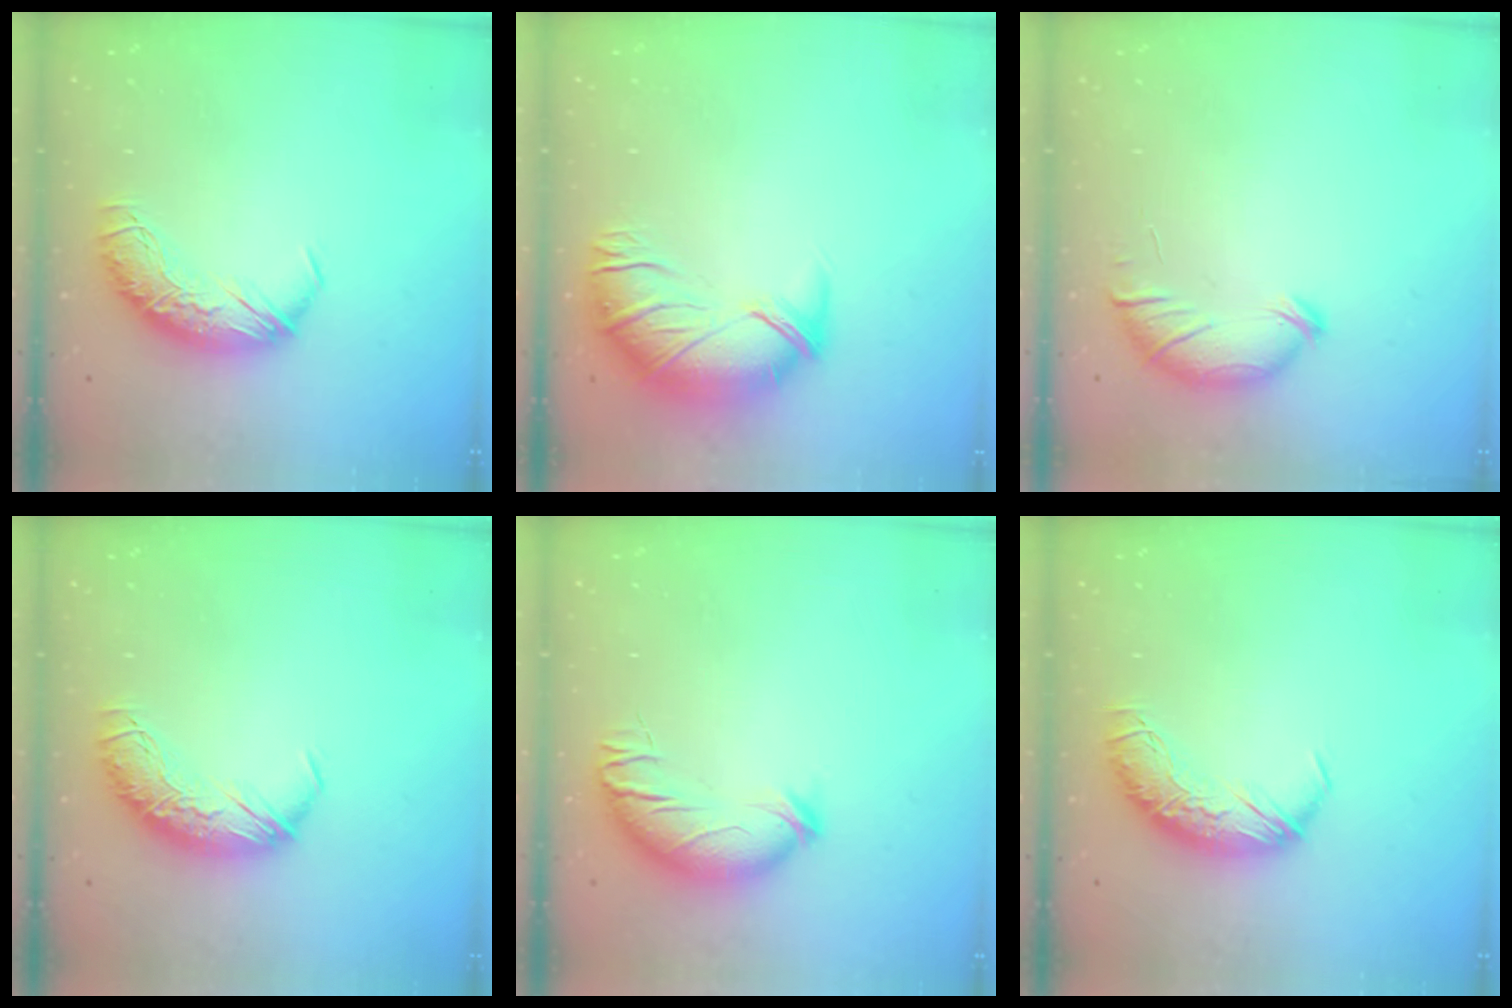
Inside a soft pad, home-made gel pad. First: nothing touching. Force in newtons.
{"total": 2.6, "press": 1.1, "slide": 2.3}
{"total": 5.8, "press": 5.8, "slide": 0.7}
{"total": 0.0}
{"total": 3.0, "press": 2.6, "slide": 1.5}
{"total": 0.0}